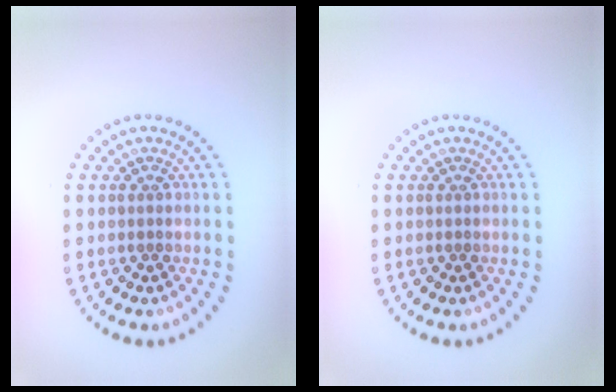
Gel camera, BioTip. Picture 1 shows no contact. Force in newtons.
{"total": 0.0}